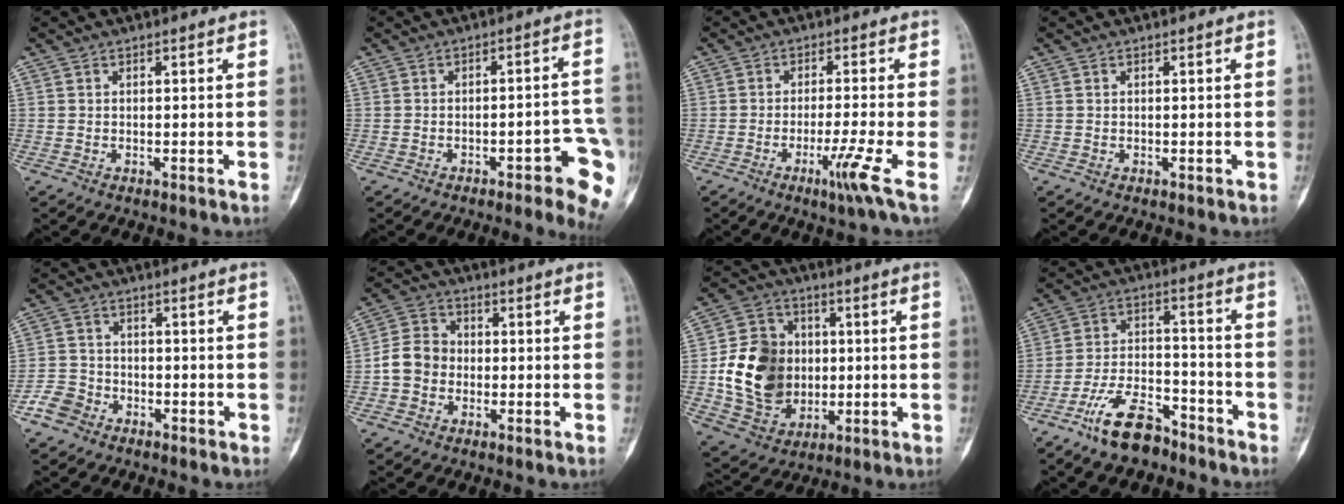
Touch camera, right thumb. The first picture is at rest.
{"total": 11.0, "force": [-5.1, 2.9, 9.3], "torque": [-0.086, 0.030, -0.058]}
{"total": 5.8, "force": [-2.7, -1.1, 5.0], "torque": [-0.094, -0.003, -0.052]}
{"total": 0.0}
{"total": 5.2, "force": [-3.3, 3.9, 1.1], "torque": [-0.003, 0.024, -0.069]}
{"total": 7.4, "force": [-1.3, 6.4, 3.6], "torque": [-0.048, 0.025, -0.037]}
{"total": 17.7, "force": [-0.5, 14.2, 10.6], "torque": [-0.154, 0.009, 0.001]}
{"total": 11.9, "force": [-8.7, 5.3, 6.2], "torque": [-0.102, 0.067, -0.162]}